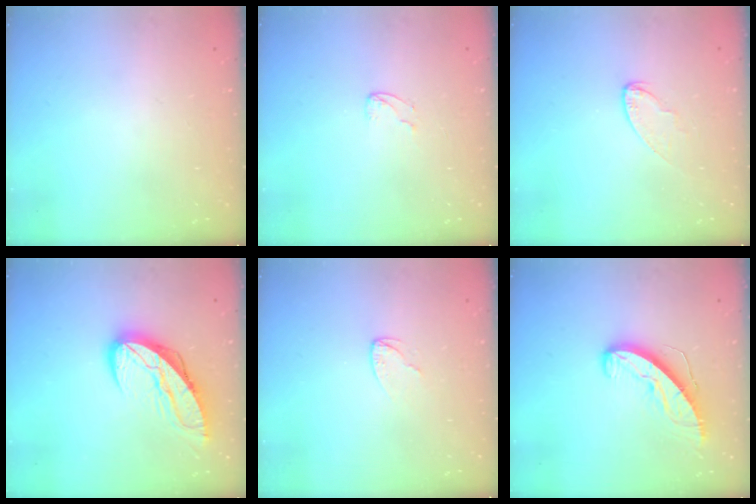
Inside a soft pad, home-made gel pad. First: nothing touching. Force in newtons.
{"total": 3.8, "press": 3.8, "slide": 0.3}
{"total": 5.0, "press": 5.0, "slide": 0.4}
{"total": 11.1, "press": 11.1, "slide": 1.1}
{"total": 3.0, "press": 3.0, "slide": 0.3}
{"total": 9.1, "press": 9.1, "slide": 0.2}